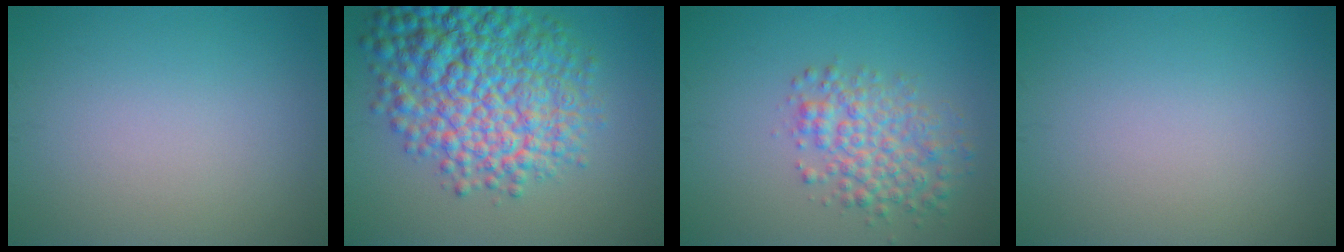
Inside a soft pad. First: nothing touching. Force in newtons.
{"total": 11.1, "press": 11.1, "slide": 0.3}
{"total": 4.3, "press": 4.3, "slide": 0.1}
{"total": 0.0}